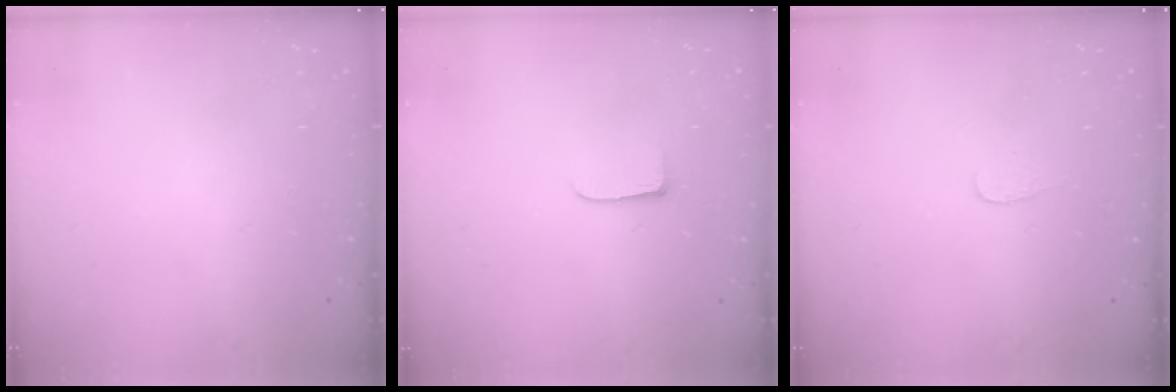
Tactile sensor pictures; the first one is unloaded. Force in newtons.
{"total": 5.0, "press": 5.0, "slide": 0.5}
{"total": 3.0, "press": 3.0, "slide": 0.2}